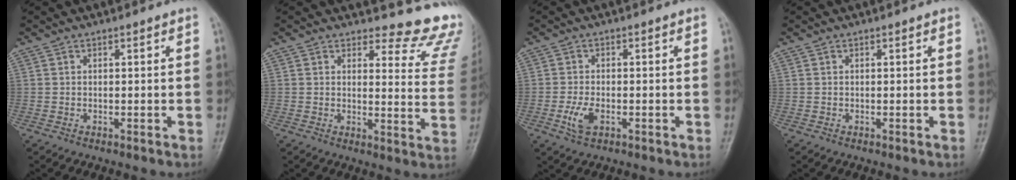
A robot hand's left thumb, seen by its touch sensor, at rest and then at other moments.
{"total": 13.3, "force": [12.4, 3.8, 2.9], "torque": [0.010, -0.132, 0.111]}
{"total": 3.6, "force": [-1.1, 1.9, 2.9], "torque": [-0.068, 0.000, -0.020]}
{"total": 0.0}